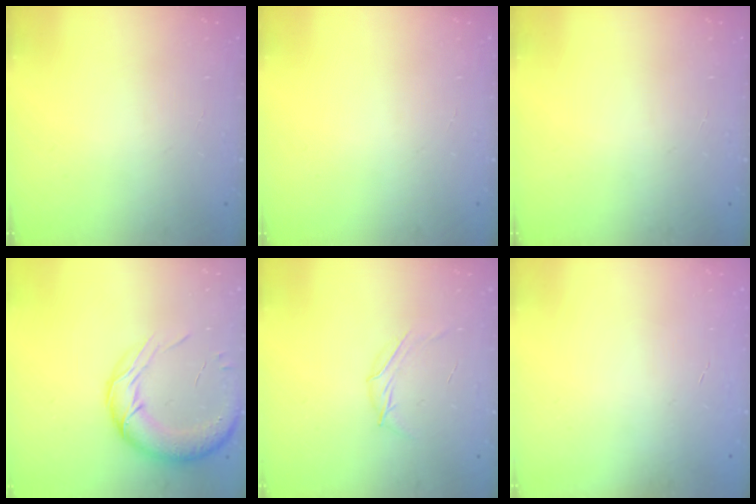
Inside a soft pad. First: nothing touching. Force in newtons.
{"total": 0.0}
{"total": 0.0}
{"total": 16.4, "press": 15.8, "slide": 4.5}
{"total": 5.2, "press": 5.1, "slide": 1.0}
{"total": 0.0}